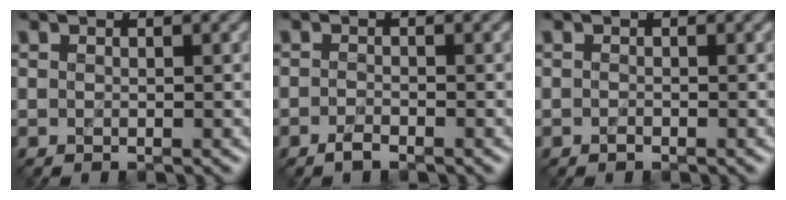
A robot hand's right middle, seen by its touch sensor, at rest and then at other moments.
{"total": 0.9, "force": [-0.8, -0.3, -0.3], "torque": [-0.012, 0.006, -0.017]}
{"total": 0.9, "force": [-0.3, -0.5, -0.7], "torque": [-0.004, 0.004, -0.002]}